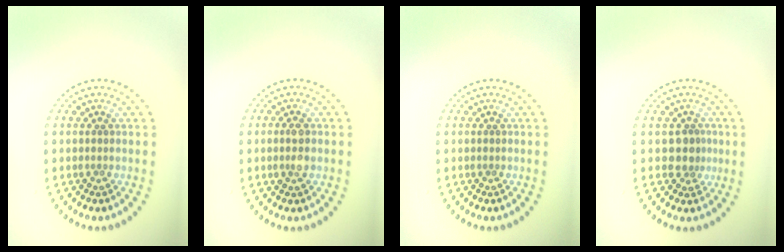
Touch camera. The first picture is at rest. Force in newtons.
{"total": 1.7, "press": 1.7, "slide": 0.3}
{"total": 0.0}
{"total": 2.1, "press": 1.6, "slide": 1.4}